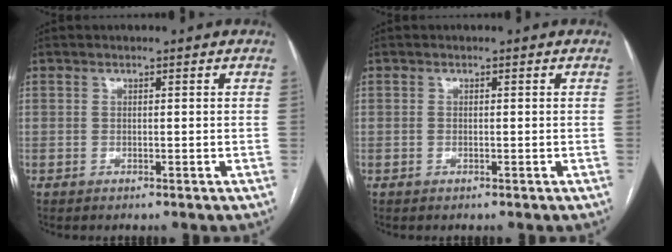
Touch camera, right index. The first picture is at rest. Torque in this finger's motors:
{"motor_torque": [0.06, -0.04, 0.10, 0.02]}